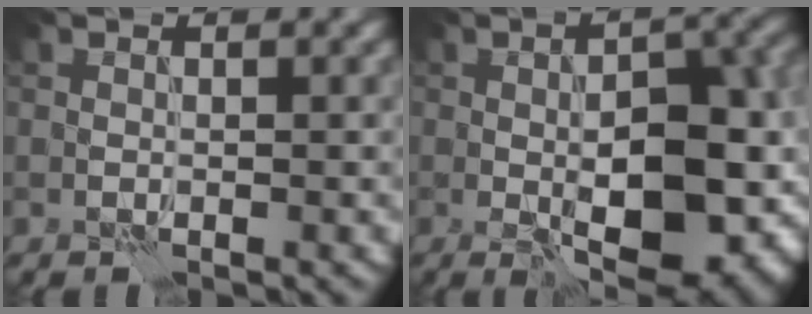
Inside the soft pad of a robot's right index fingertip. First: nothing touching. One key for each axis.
{"total": 13.0, "fx": -3.4, "fy": 5.6, "fz": 11.2, "tx": -0.141, "ty": -0.002, "tz": -0.049}